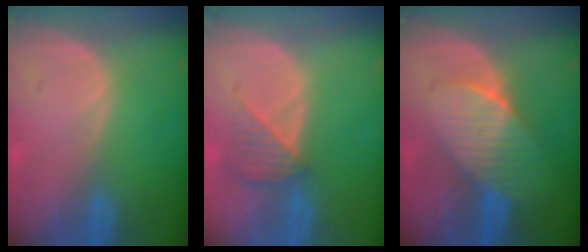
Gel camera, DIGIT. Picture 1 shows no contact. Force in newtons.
{"total": 3.8, "press": 3.5, "slide": 1.4}
{"total": 7.4, "press": 6.6, "slide": 3.3}